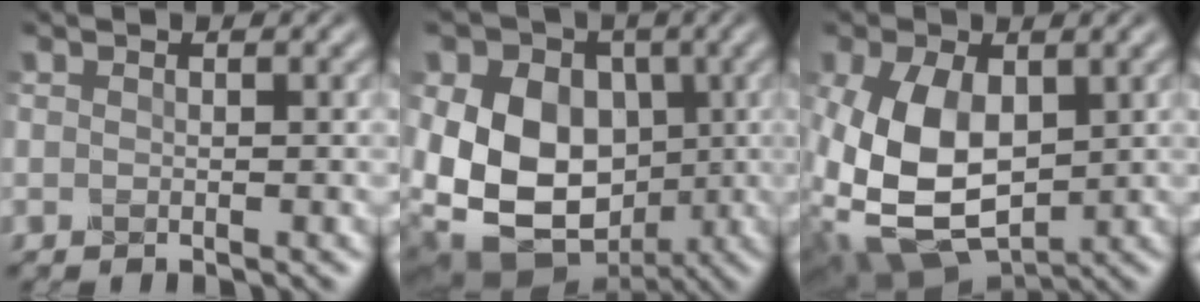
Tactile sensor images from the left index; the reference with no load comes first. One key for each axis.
{"total": 17.1, "fx": -0.1, "fy": 14.3, "fz": 9.4, "tx": -0.210, "ty": 0.014, "tz": -0.016}
{"total": 10.3, "fx": -0.2, "fy": 6.6, "fz": 8.0, "tx": -0.209, "ty": -0.011, "tz": 0.004}